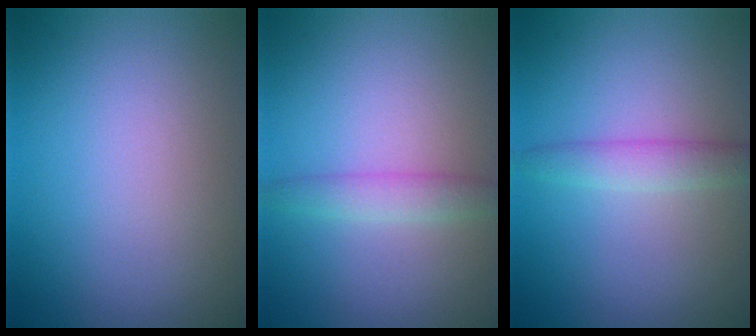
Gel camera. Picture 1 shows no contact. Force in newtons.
{"total": 2.0, "press": 2.0, "slide": 0.2}
{"total": 2.1, "press": 2.1, "slide": 0.1}